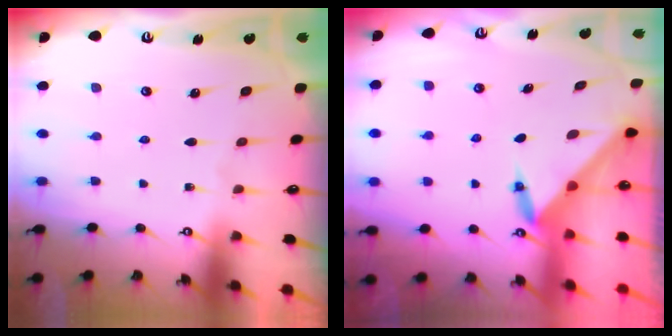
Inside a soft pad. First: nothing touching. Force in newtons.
{"total": 3.4, "press": 3.4, "slide": 0.4}